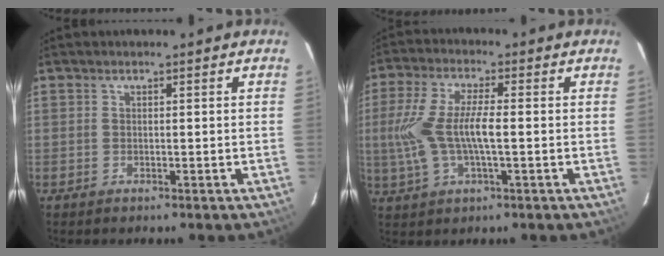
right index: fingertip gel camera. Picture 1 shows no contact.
{"total": 11.2, "force": [-0.8, 3.2, 10.7], "torque": [-0.225, 0.000, -0.013]}